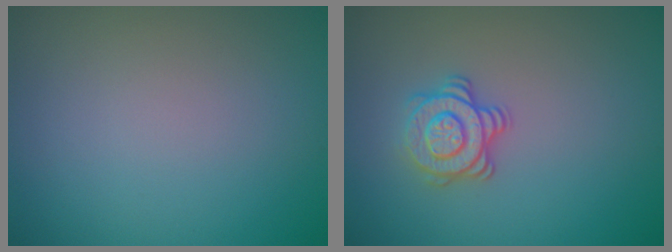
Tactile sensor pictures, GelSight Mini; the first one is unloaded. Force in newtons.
{"total": 3.0, "press": 2.7, "slide": 1.3}